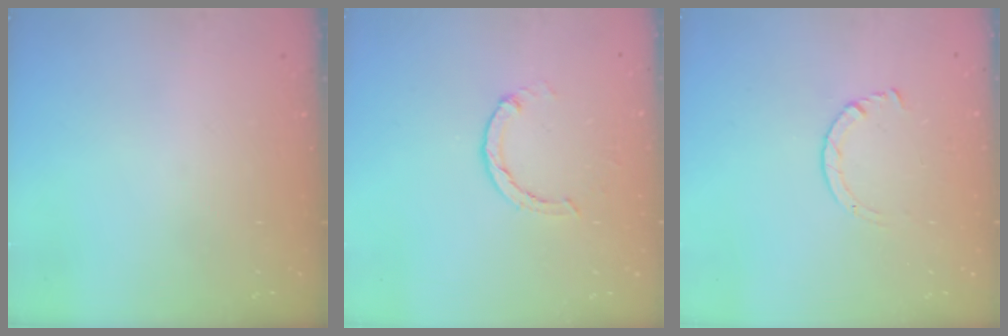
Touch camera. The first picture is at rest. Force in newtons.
{"total": 2.0, "press": 2.0, "slide": 0.2}
{"total": 2.9, "press": 2.8, "slide": 0.3}